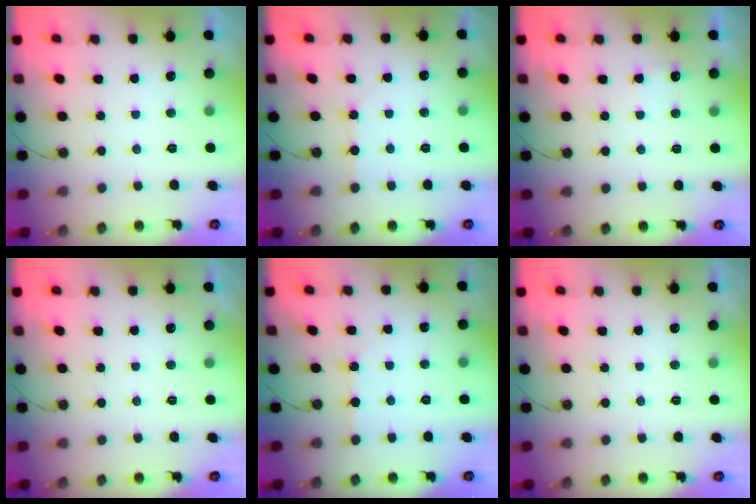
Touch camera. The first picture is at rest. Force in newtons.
{"total": 2.8, "press": 2.8, "slide": 0.4}
{"total": 3.4, "press": 3.4, "slide": 0.5}
{"total": 0.0}
{"total": 1.4, "press": 1.3, "slide": 0.3}
{"total": 0.0}